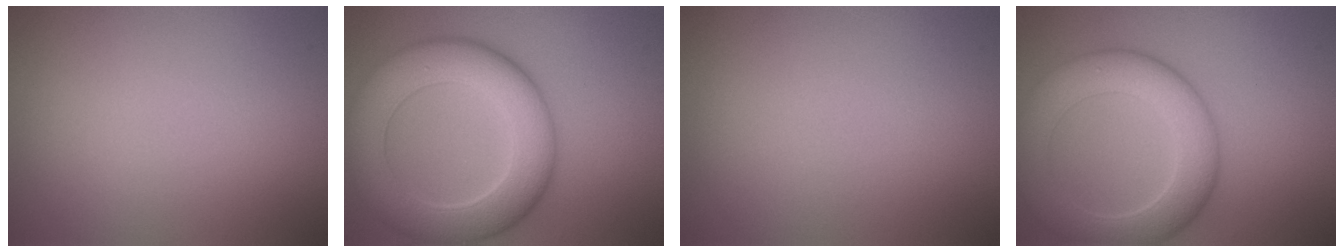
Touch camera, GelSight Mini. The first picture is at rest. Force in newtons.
{"total": 9.5, "press": 9.5, "slide": 0.8}
{"total": 0.0}
{"total": 7.4, "press": 7.3, "slide": 0.4}